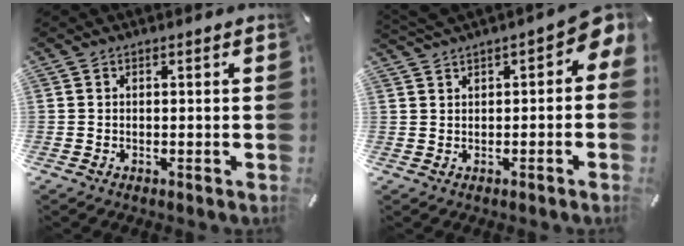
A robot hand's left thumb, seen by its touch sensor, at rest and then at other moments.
{"total": 5.2, "force": [2.0, 2.8, 3.9], "torque": [-0.051, -0.012, 0.034]}